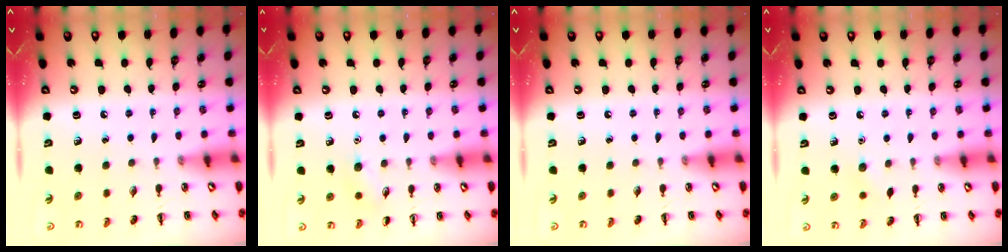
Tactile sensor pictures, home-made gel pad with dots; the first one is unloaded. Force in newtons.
{"total": 7.1, "press": 6.9, "slide": 1.6}
{"total": 0.0}
{"total": 4.6, "press": 4.5, "slide": 1.2}